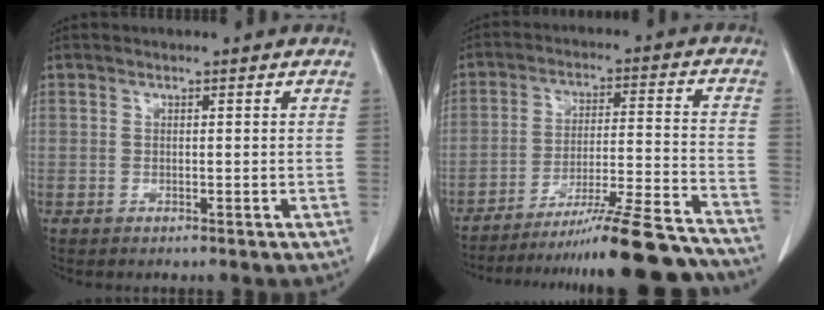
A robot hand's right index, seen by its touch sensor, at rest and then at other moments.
{"total": 22.1, "force": [-20.2, -0.6, 8.9], "torque": [-0.091, -0.007, -0.285]}